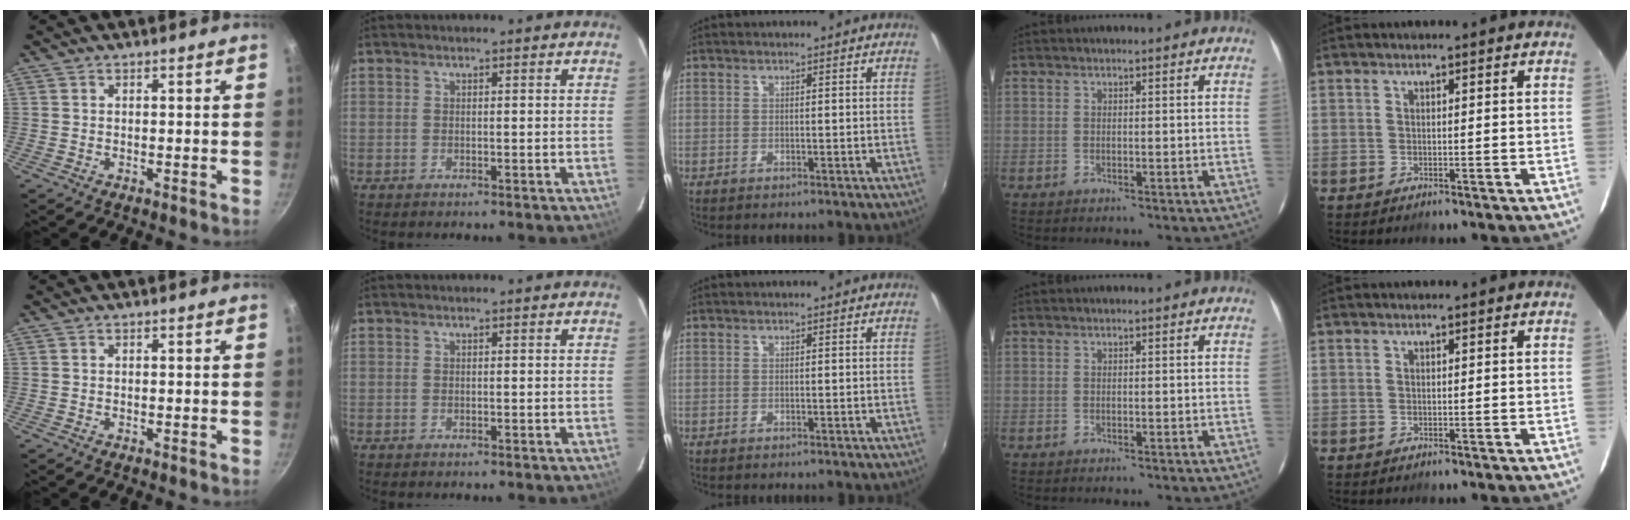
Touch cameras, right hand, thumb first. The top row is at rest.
{}